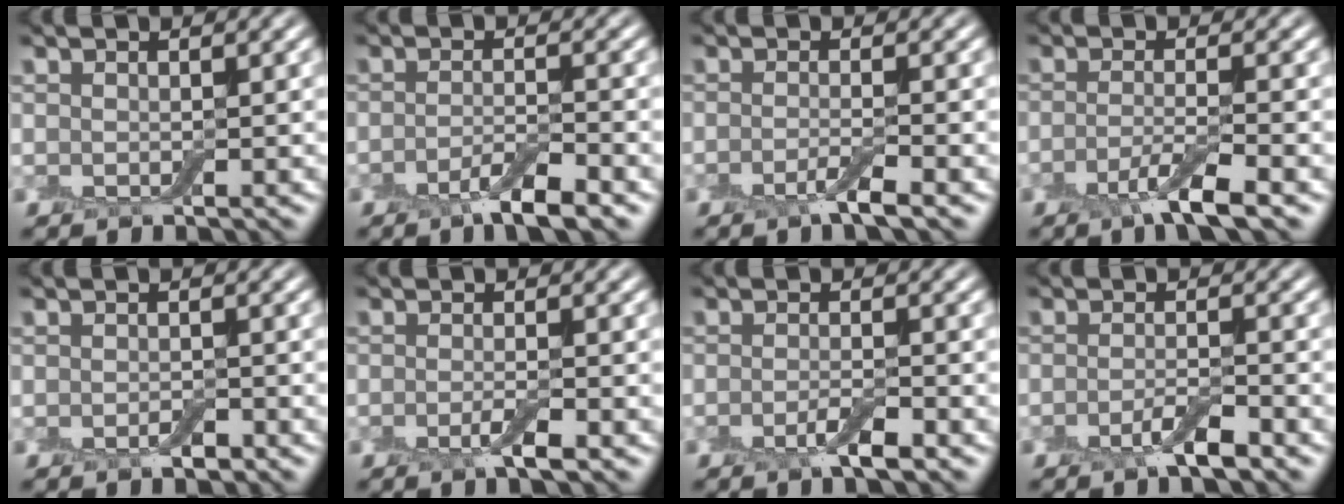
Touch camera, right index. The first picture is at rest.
{"total": 3.5, "force": [-2.1, 0.7, 2.8], "torque": [-0.049, 0.001, -0.045]}
{"total": 2.2, "force": [-1.2, 0.4, 1.9], "torque": [-0.028, -0.001, -0.030]}
{"total": 3.7, "force": [-1.9, 0.6, 3.1], "torque": [-0.055, -0.002, -0.047]}
{"total": 1.2, "force": [-0.6, 0.5, 0.9], "torque": [-0.014, -0.002, -0.010]}
{"total": 2.1, "force": [-0.9, 0.4, 1.8], "torque": [-0.032, -0.003, -0.019]}
{"total": 2.3, "force": [-1.2, 0.5, 1.9], "torque": [-0.035, -0.002, -0.024]}
{"total": 2.6, "force": [-1.5, 0.6, 2.1], "torque": [-0.038, 0.001, -0.031]}